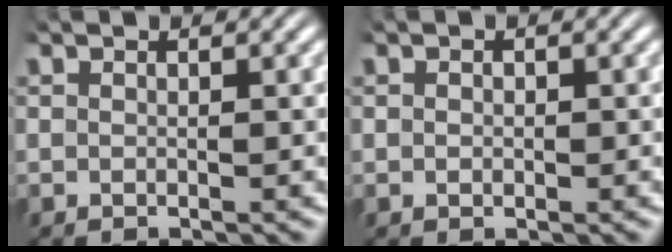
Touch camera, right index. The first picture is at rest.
{"total": 0.5, "force": [-0.2, 0.2, 0.4], "torque": [-0.014, -0.009, 0.001]}